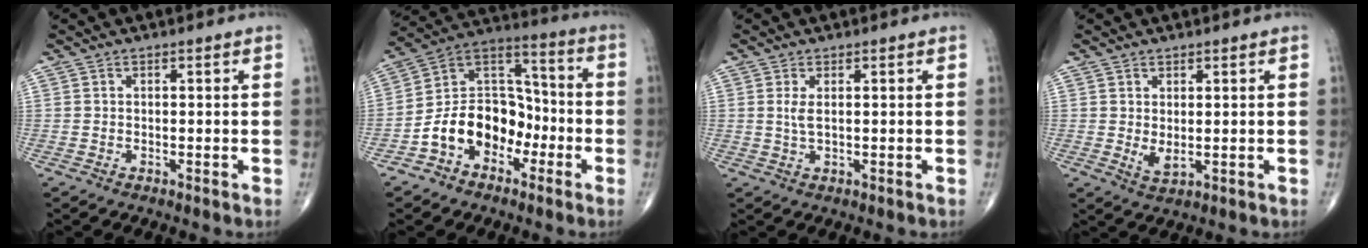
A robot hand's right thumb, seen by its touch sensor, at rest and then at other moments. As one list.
[{"total": 13.9, "force": [-5.5, 10.0, 8.0], "torque": [-0.101, 0.069, -0.109]}, {"total": 1.9, "force": [0.4, 0.5, 1.8], "torque": [-0.045, -0.002, 0.014]}, {"total": 2.7, "force": [0.3, 1.2, 2.4], "torque": [-0.039, -0.011, 0.010]}]